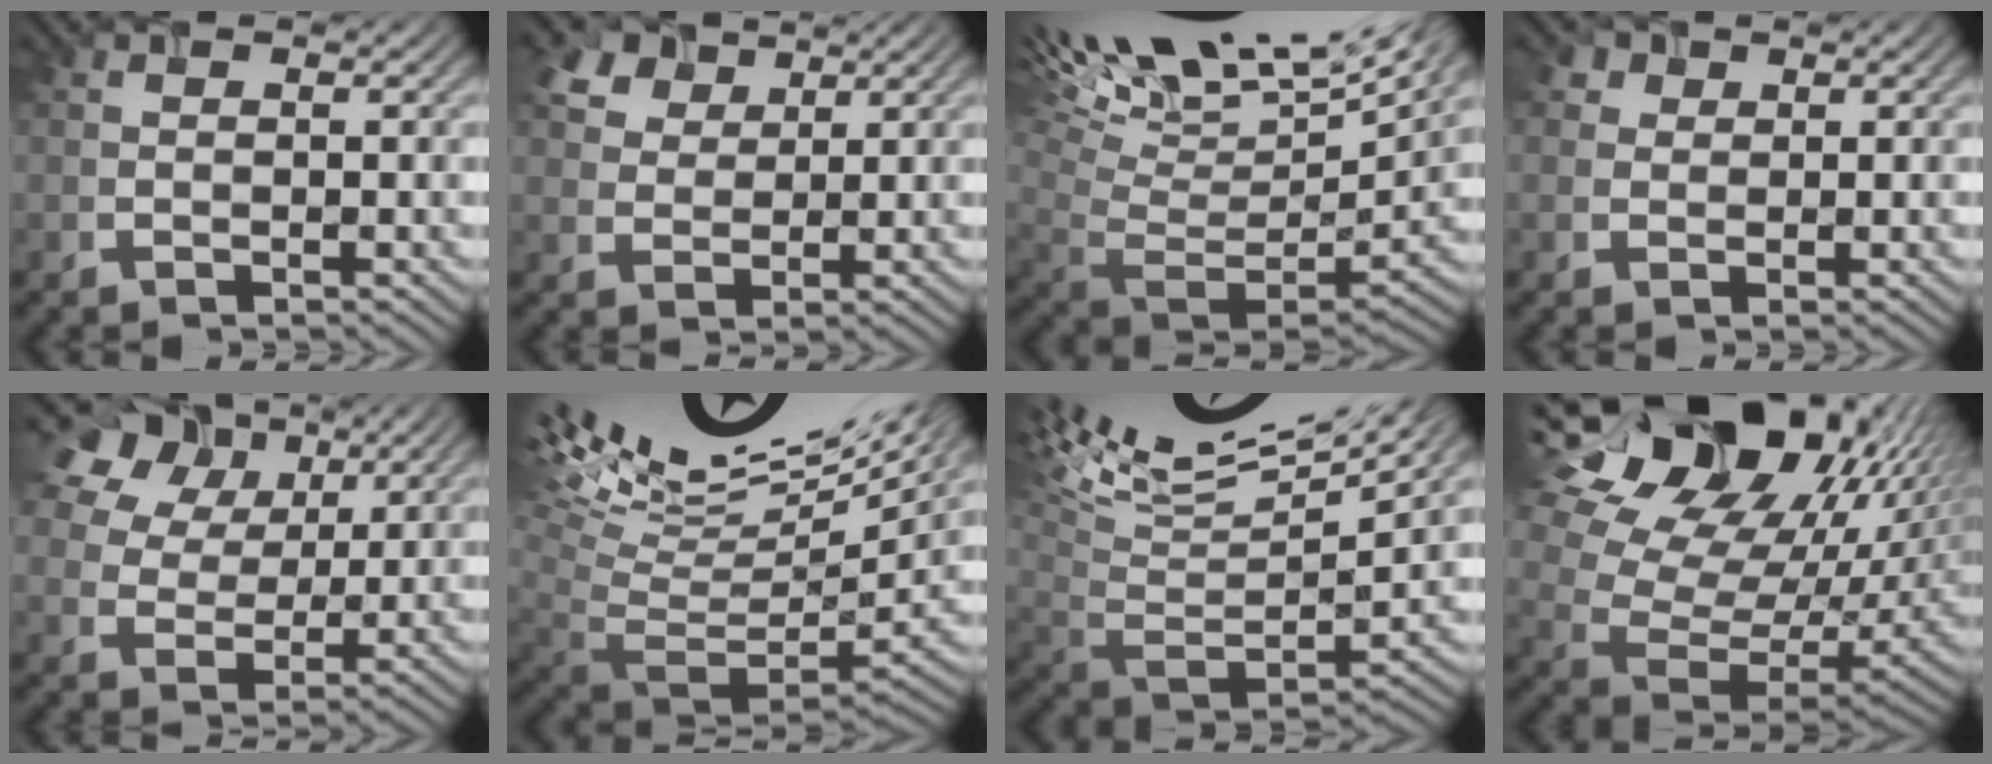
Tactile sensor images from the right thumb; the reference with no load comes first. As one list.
[{"total": 5.8, "force": [3.3, 3.8, 2.9], "torque": [-0.078, 0.010, 0.064]}, {"total": 13.9, "force": [6.7, 4.5, 11.3], "torque": [-0.228, 0.018, 0.117]}, {"total": 2.7, "force": [1.6, 1.9, 1.1], "torque": [-0.030, -0.001, 0.034]}, {"total": 11.9, "force": [5.7, 8.3, 6.2], "torque": [-0.172, 0.036, 0.110]}, {"total": 15.6, "force": [7.2, 5.3, 12.7], "torque": [-0.212, 0.039, 0.135]}, {"total": 13.9, "force": [7.3, 4.8, 10.8], "torque": [-0.254, 0.030, 0.107]}, {"total": 17.4, "force": [8.5, 10.4, 11.1], "torque": [-0.208, 0.023, 0.144]}]